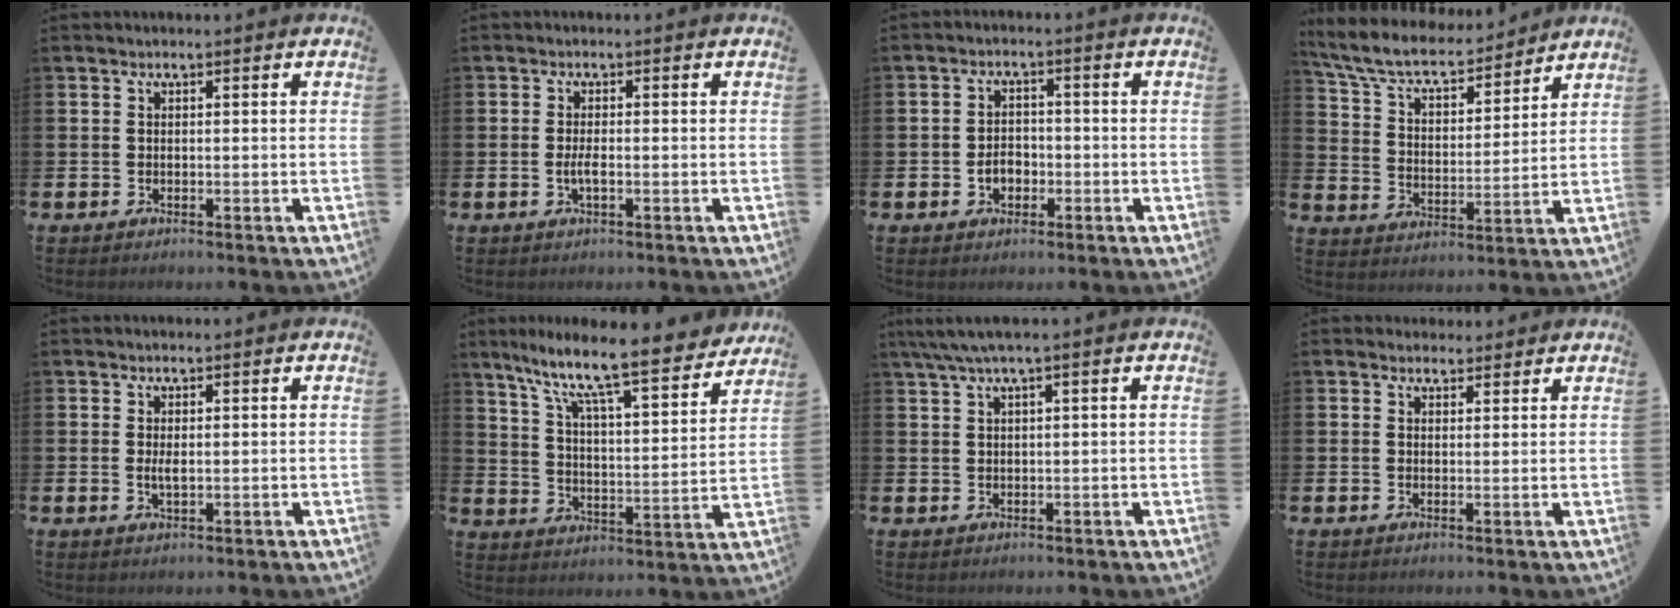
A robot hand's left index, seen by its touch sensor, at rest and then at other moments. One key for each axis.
{"total": 2.1, "fx": -0.6, "fy": 1.6, "fz": 1.2, "tx": -0.011, "ty": -0.001, "tz": -0.017}
{"total": 2.8, "fx": -1.0, "fy": 2.2, "fz": 1.6, "tx": -0.018, "ty": -0.002, "tz": -0.025}
{"total": 7.7, "fx": 6.9, "fy": 2.2, "fz": 2.6, "tx": -0.084, "ty": -0.047, "tz": 0.119}
{"total": 1.5, "fx": 0.1, "fy": 0.5, "fz": 1.4, "tx": -0.023, "ty": -0.002, "tz": 0.000}
{"total": 10.2, "fx": 8.9, "fy": 0.9, "fz": 4.9, "tx": -0.118, "ty": -0.070, "tz": 0.143}
{"total": 2.7, "fx": 1.6, "fy": -0.1, "fz": 2.1, "tx": -0.046, "ty": 0.003, "tz": 0.029}
{"total": 2.2, "fx": 2.0, "fy": 0.9, "fz": -0.1, "tx": 0.019, "ty": -0.011, "tz": 0.033}